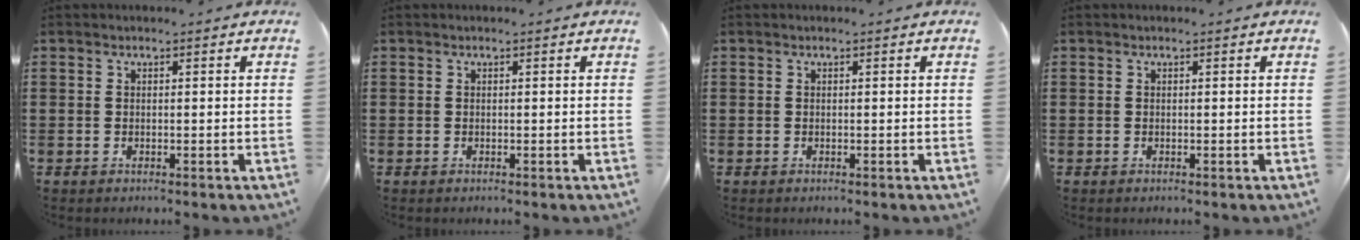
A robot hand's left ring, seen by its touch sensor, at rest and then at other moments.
{"total": 0.0}
{"total": 0.0}
{"total": 0.0}